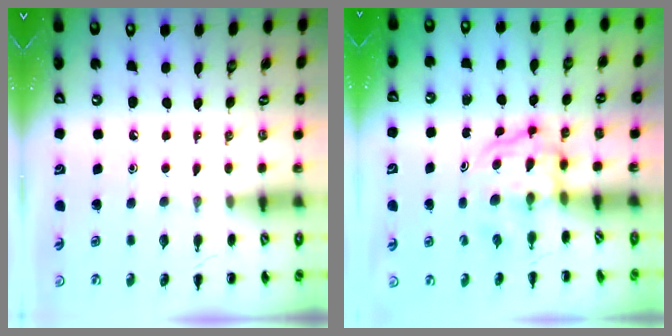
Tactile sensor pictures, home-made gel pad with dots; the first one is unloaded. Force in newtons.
{"total": 3.6, "press": 3.6, "slide": 0.4}